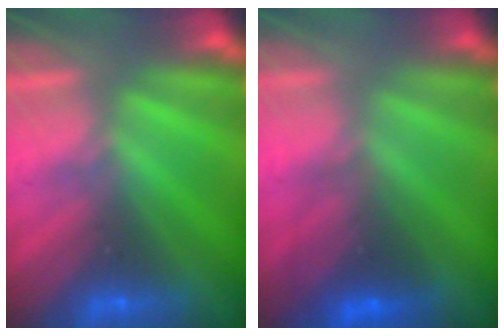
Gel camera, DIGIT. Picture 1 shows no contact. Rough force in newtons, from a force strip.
{"total": 2.7}